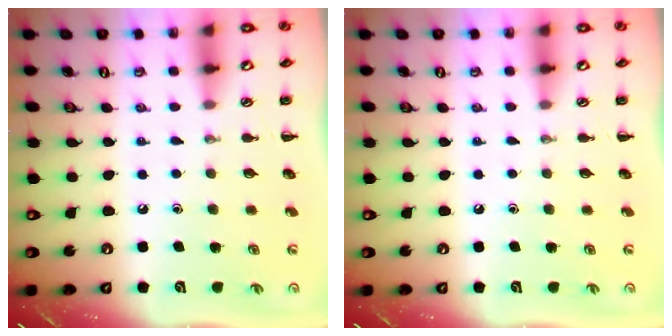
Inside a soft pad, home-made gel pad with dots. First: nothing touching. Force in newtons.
{"total": 0.0}